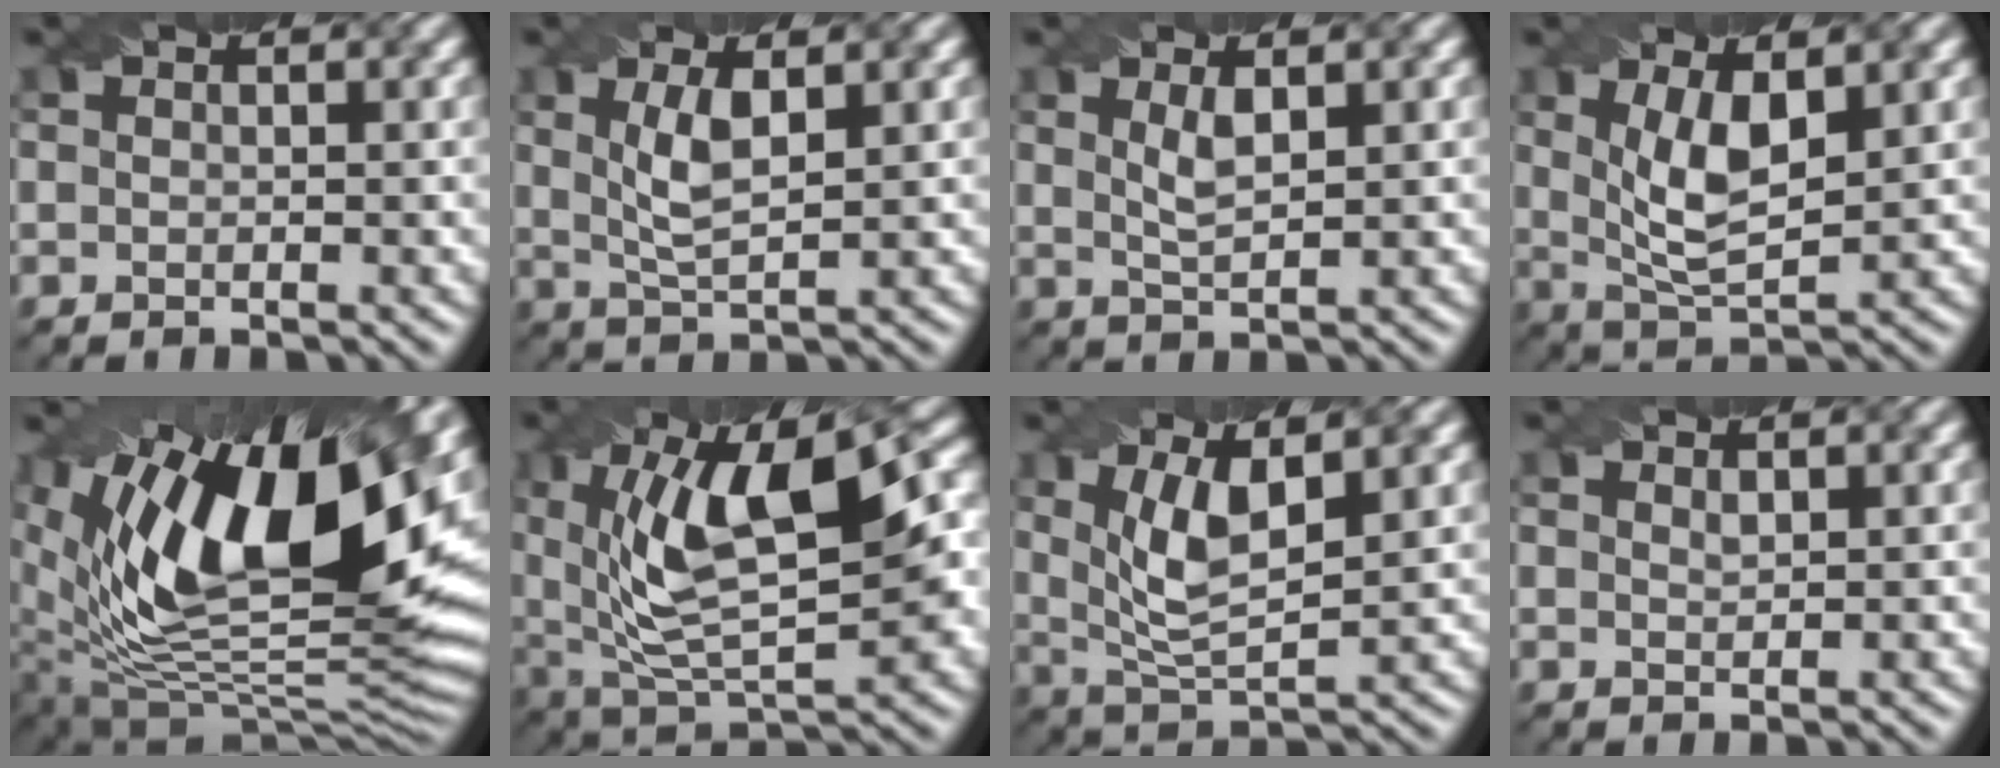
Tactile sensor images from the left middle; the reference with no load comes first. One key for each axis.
{"total": 3.7, "fx": 1.0, "fy": 1.3, "fz": 3.3, "tx": -0.074, "ty": -0.001, "tz": 0.023}
{"total": 2.2, "fx": 0.8, "fy": 0.6, "fz": 1.9, "tx": -0.038, "ty": -0.003, "tz": 0.019}
{"total": 5.4, "fx": 1.3, "fy": 2.1, "fz": 4.8, "tx": -0.100, "ty": -0.007, "tz": 0.030}
{"total": 18.1, "fx": 6.7, "fy": 8.7, "fz": 14.5, "tx": -0.243, "ty": 0.011, "tz": 0.118}
{"total": 12.6, "fx": 2.6, "fy": 5.2, "fz": 11.2, "tx": -0.191, "ty": 0.003, "tz": 0.042}
{"total": 5.5, "fx": 1.6, "fy": 2.0, "fz": 4.9, "tx": -0.101, "ty": -0.003, "tz": 0.035}
{"total": 0.6, "fx": 0.4, "fy": 0.2, "fz": 0.3, "tx": -0.009, "ty": -0.003, "tz": 0.011}